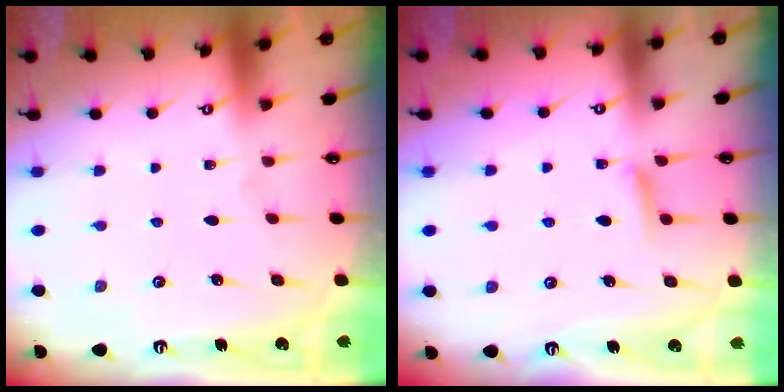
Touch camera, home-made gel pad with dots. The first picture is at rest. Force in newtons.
{"total": 5.9, "press": 5.8, "slide": 0.8}